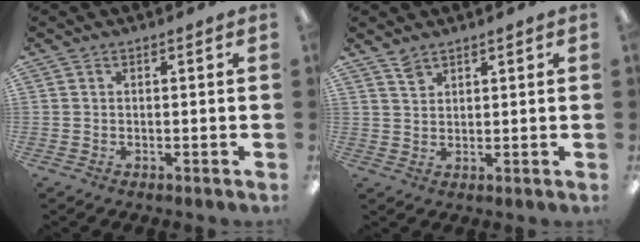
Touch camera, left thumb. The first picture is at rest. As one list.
[{"total": 3.2, "force": [2.5, 1.6, 1.1], "torque": [-0.018, -0.006, 0.047]}]